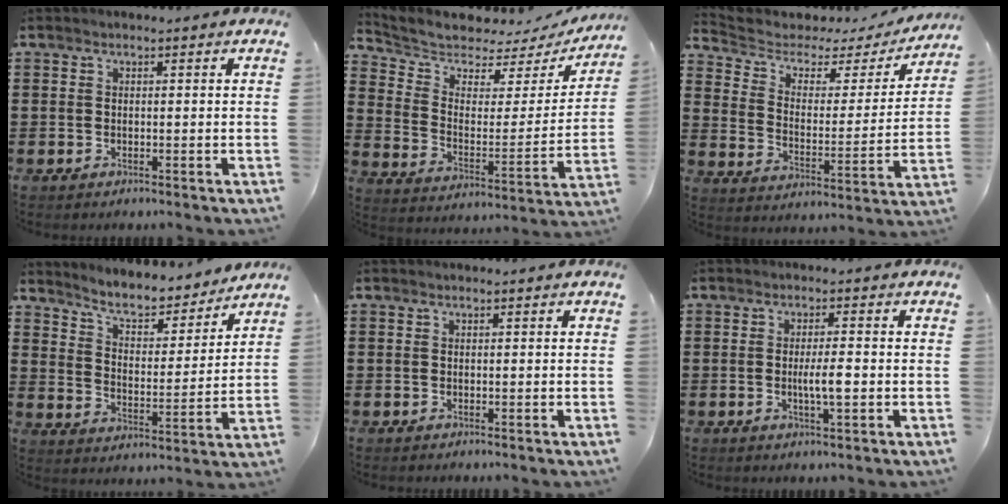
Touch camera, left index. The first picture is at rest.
{"total": 5.7, "force": [5.4, 1.7, 0.7], "torque": [-0.052, -0.047, 0.089]}
{"total": 3.6, "force": [2.5, 2.1, 1.6], "torque": [-0.054, -0.016, 0.032]}
{"total": 6.4, "force": [5.9, 0.9, 2.3], "torque": [-0.061, -0.041, 0.097]}
{"total": 0.0}
{"total": 3.6, "force": [-0.4, 0.5, 3.6], "torque": [-0.070, -0.004, -0.010]}